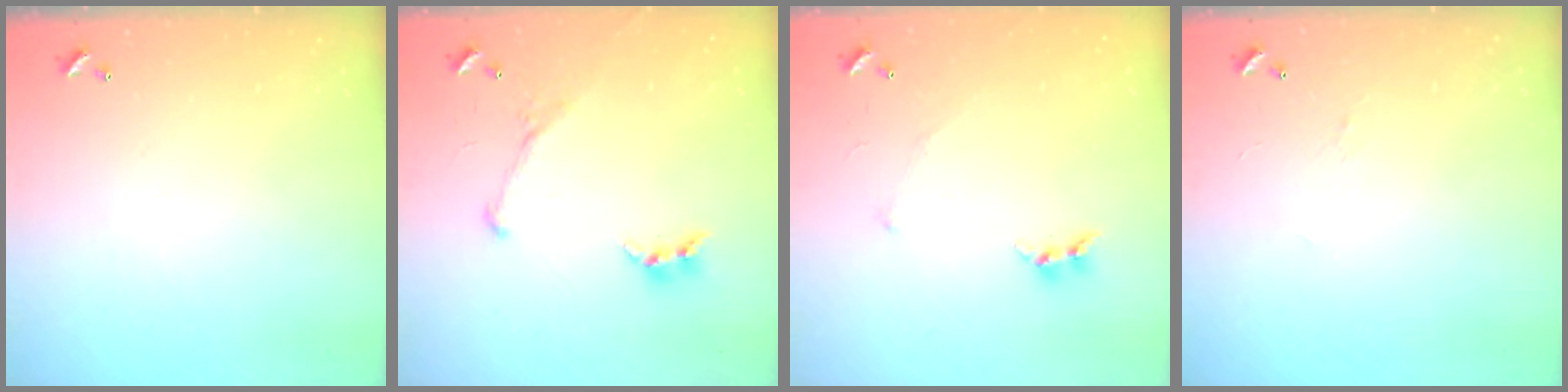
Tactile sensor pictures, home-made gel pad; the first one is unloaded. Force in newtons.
{"total": 2.8, "press": 2.6, "slide": 1.0}
{"total": 6.2, "press": 6.2, "slide": 0.4}
{"total": 2.2, "press": 2.0, "slide": 0.8}